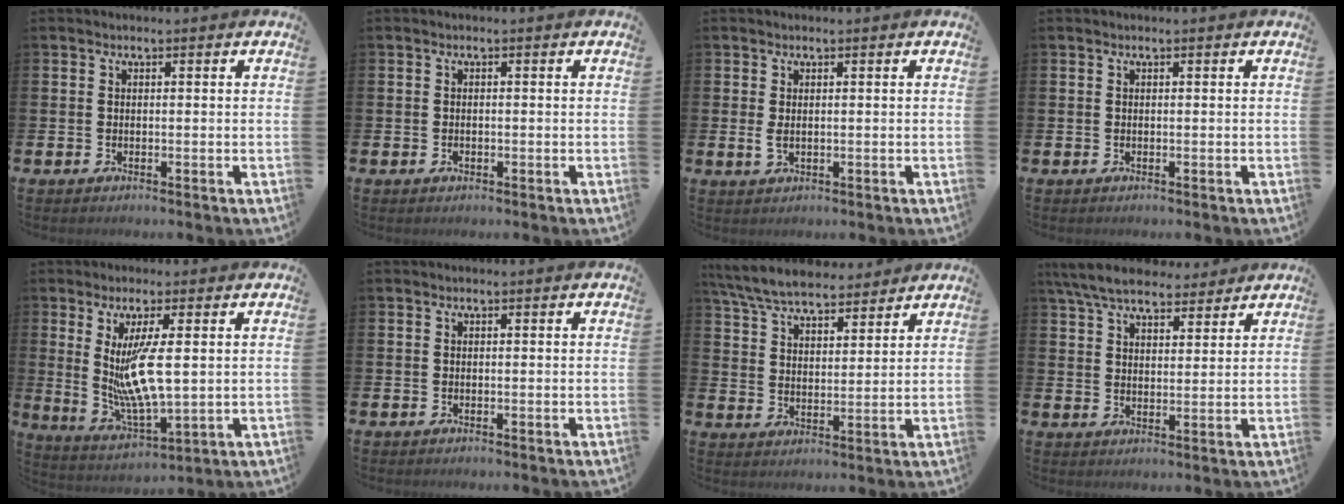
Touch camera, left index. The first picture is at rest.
{"total": 0.7, "force": [-0.2, 0.4, 0.5], "torque": [-0.005, 0.000, -0.006]}
{"total": 1.5, "force": [0.5, 0.6, 1.3], "torque": [-0.019, 0.000, 0.006]}
{"total": 0.0}
{"total": 8.5, "force": [2.4, 1.6, 8.0], "torque": [-0.176, -0.012, 0.039]}
{"total": 0.0}
{"total": 7.2, "force": [6.8, 1.7, 1.9], "torque": [-0.068, -0.027, 0.125]}
{"total": 6.9, "force": [6.4, 1.9, 2.0], "torque": [-0.058, -0.021, 0.118]}